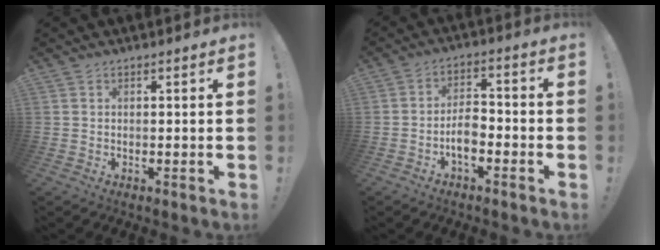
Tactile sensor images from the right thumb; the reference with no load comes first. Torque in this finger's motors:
{"motor_torque": [1.19, 0.31, 0.30, -0.43, 0.02]}